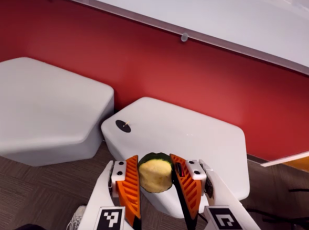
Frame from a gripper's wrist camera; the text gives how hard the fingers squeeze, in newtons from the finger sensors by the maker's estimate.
{"total": 12.0, "left": 12.4, "right": 11.5}